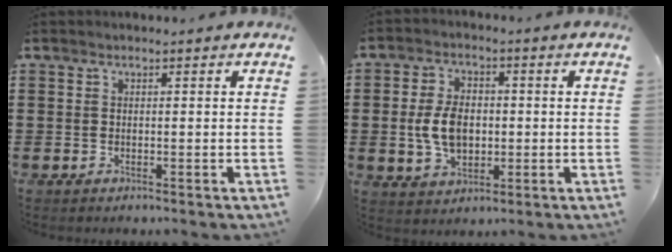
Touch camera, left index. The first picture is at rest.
{"total": 7.1, "force": [-0.3, 4.6, 5.5], "torque": [-0.117, 0.003, -0.012]}